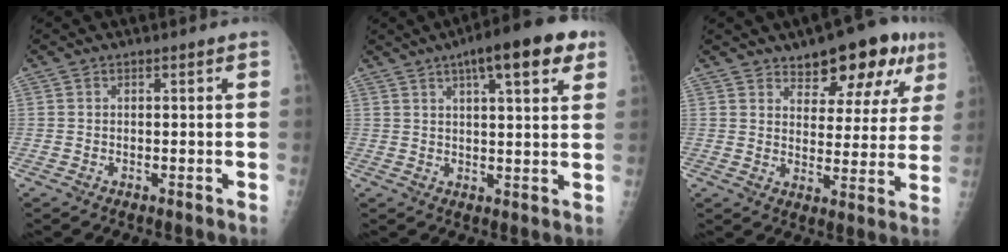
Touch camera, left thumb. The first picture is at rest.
{"total": 13.4, "force": [6.8, 3.7, 10.9], "torque": [-0.134, -0.004, 0.091]}
{"total": 13.3, "force": [8.2, 6.3, 8.3], "torque": [-0.059, -0.028, 0.114]}